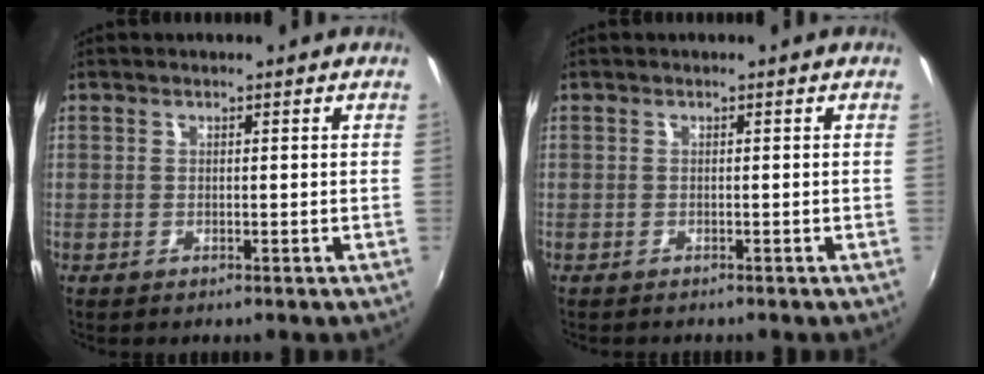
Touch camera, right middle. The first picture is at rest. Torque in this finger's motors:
{"motor_torque": [0.12, -0.22, 0.03, 0.03]}